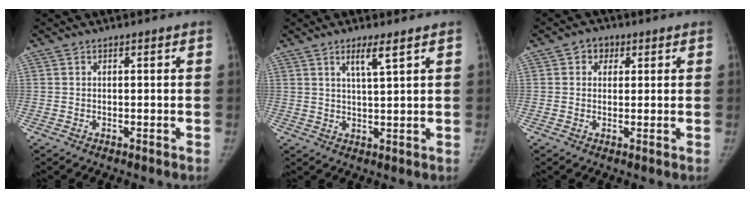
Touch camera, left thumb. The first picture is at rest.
{"total": 4.2, "force": [2.5, 0.2, 3.4], "torque": [-0.066, -0.018, 0.048]}
{"total": 3.2, "force": [1.3, 2.7, 1.2], "torque": [0.002, -0.001, 0.013]}